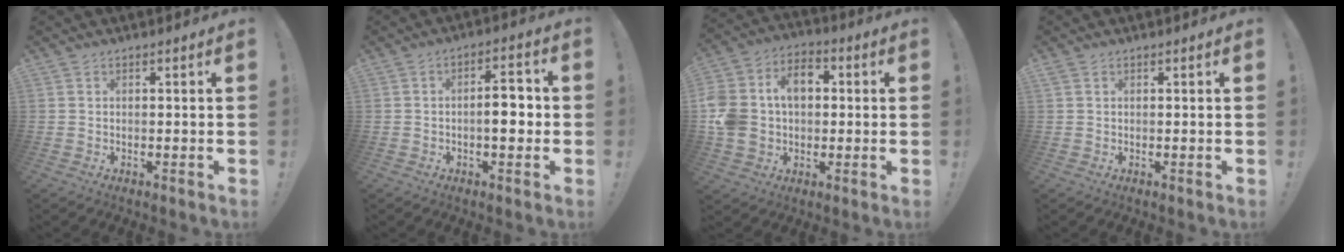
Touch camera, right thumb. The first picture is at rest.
{"total": 7.9, "force": [-1.1, 3.2, 7.2], "torque": [-0.097, 0.010, -0.024]}
{"total": 15.4, "force": [2.0, 12.2, 9.1], "torque": [-0.162, 0.008, 0.041]}
{"total": 0.7, "force": [0.4, 0.5, 0.2], "torque": [-0.006, 0.004, 0.007]}